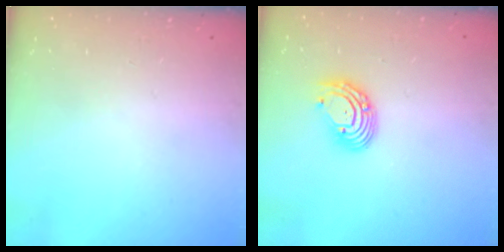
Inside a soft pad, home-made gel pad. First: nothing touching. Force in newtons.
{"total": 8.3, "press": 8.2, "slide": 0.7}